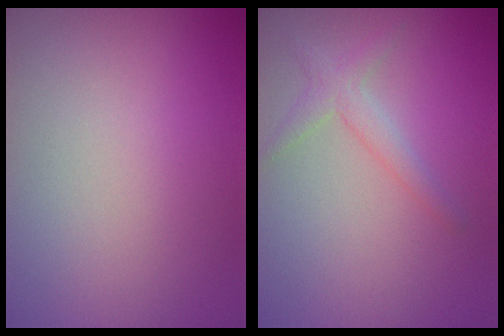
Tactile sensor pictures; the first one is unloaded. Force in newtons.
{"total": 2.0, "press": 2.0, "slide": 0.2}